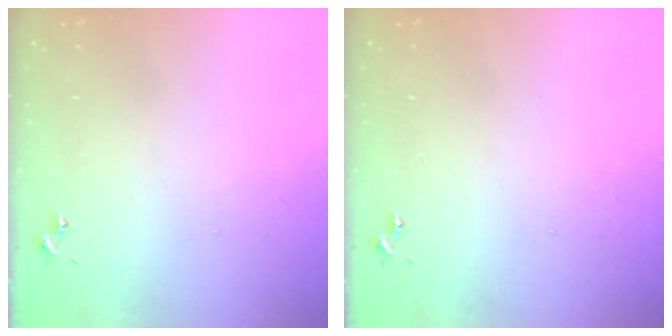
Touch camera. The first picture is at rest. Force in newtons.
{"total": 0.0}